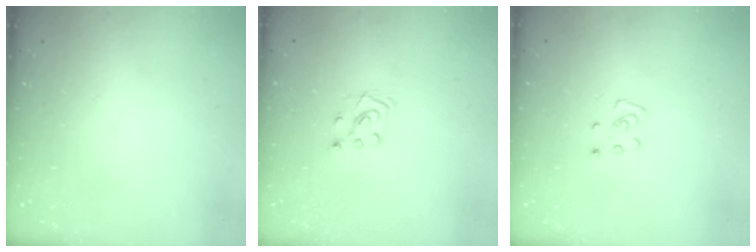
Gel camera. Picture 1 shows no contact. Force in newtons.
{"total": 4.6, "press": 4.6, "slide": 0.5}
{"total": 3.9, "press": 3.9, "slide": 0.2}